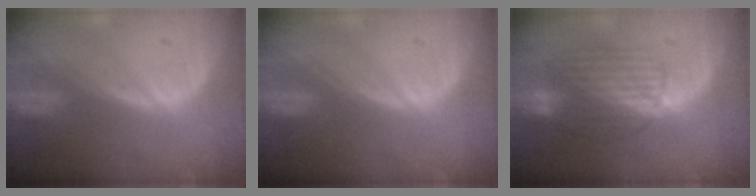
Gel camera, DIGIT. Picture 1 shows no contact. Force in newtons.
{"total": 0.0}
{"total": 8.3, "press": 7.2, "slide": 4.1}